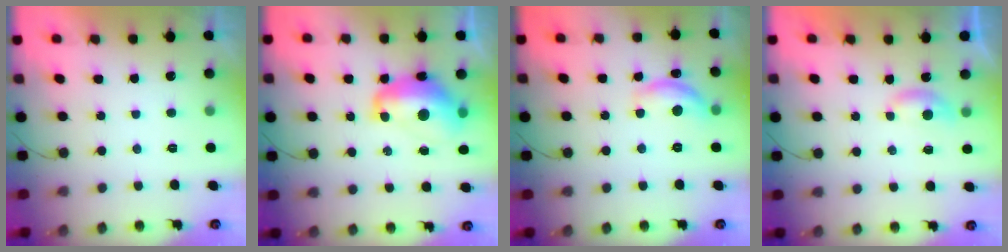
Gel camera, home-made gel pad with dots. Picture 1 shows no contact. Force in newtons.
{"total": 12.9, "press": 12.8, "slide": 1.6}
{"total": 11.0, "press": 11.0, "slide": 0.6}
{"total": 3.3, "press": 3.3, "slide": 0.5}